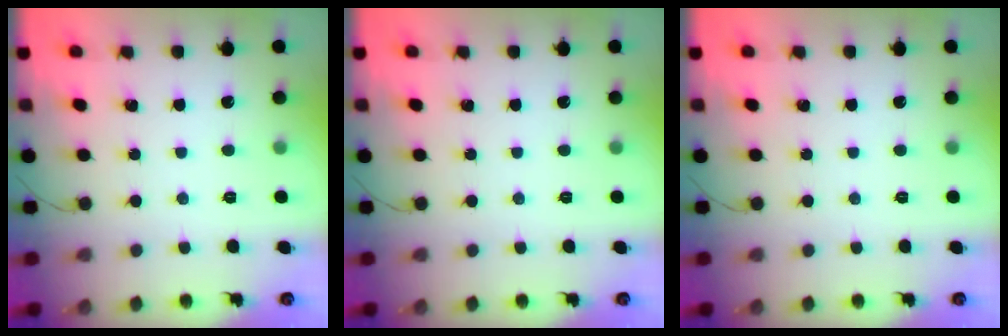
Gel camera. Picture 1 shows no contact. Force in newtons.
{"total": 0.0}
{"total": 0.0}